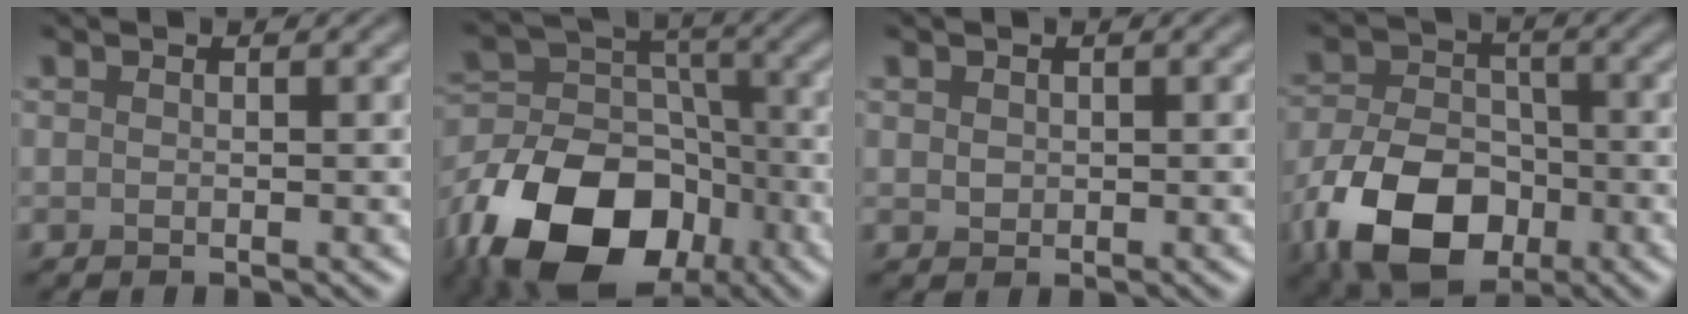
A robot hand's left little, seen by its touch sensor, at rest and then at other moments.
{"total": 16.2, "force": [-9.2, 10.6, 8.1], "torque": [-0.169, -0.014, -0.166]}
{"total": 0.8, "force": [0.4, 0.7, 0.3], "torque": [-0.007, -0.001, 0.009]}
{"total": 10.0, "force": [-4.5, 6.5, 6.2], "torque": [-0.130, -0.018, -0.082]}